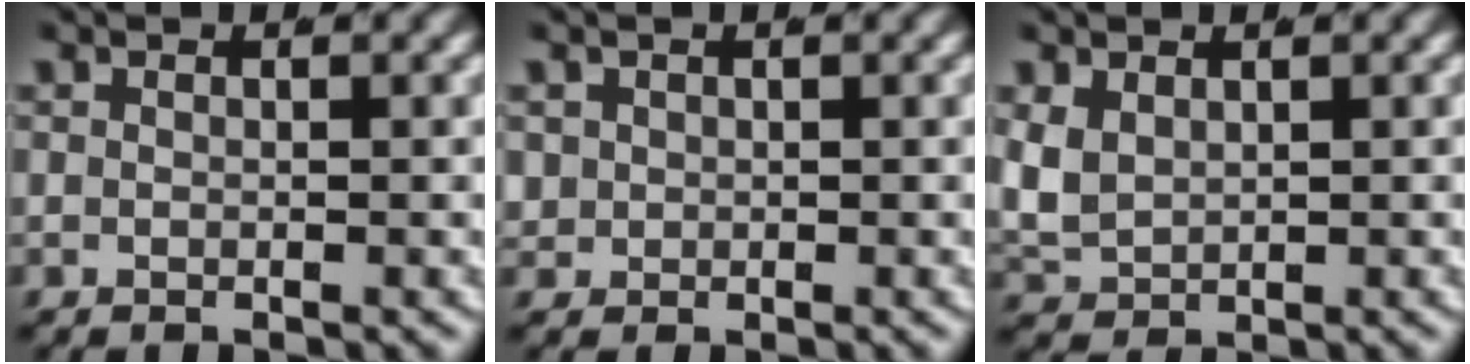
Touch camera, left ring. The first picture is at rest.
{"total": 2.3, "force": [0.1, 2.2, 0.6], "torque": [-0.029, -0.017, 0.012]}
{"total": 4.1, "force": [0.4, 3.6, 1.9], "torque": [-0.078, -0.023, 0.025]}